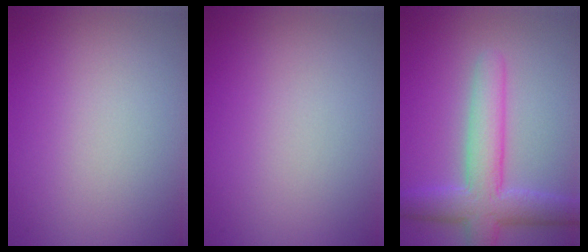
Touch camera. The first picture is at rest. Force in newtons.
{"total": 0.0}
{"total": 6.3, "press": 6.3, "slide": 0.2}